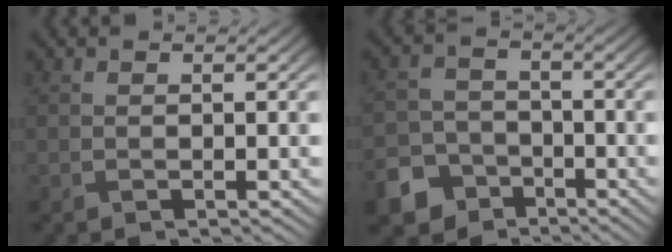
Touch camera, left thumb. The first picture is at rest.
{"total": 7.3, "force": [-4.8, 5.0, 2.3], "torque": [-0.050, -0.019, -0.095]}